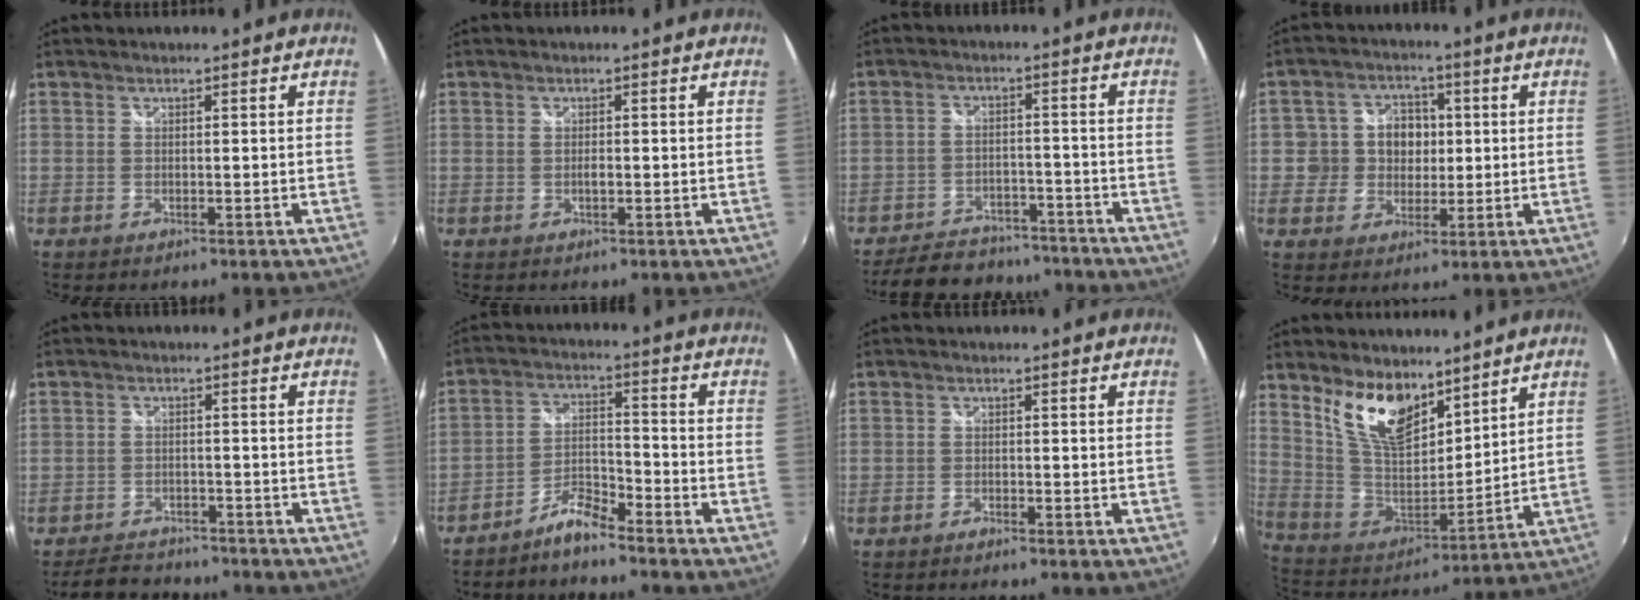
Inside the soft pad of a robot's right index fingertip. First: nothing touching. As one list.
[{"total": 1.0, "force": [-0.2, 0.4, 0.9], "torque": [-0.016, 0.001, -0.003]}, {"total": 14.6, "force": [-12.2, 6.5, 4.6], "torque": [-0.120, 0.022, -0.165]}, {"total": 7.4, "force": [0.2, 7.0, 2.3], "torque": [-0.044, 0.016, 0.001]}, {"total": 6.6, "force": [-5.7, 3.2, 1.2], "torque": [-0.047, 0.011, -0.087]}, {"total": 5.2, "force": [-4.9, 0.4, 1.8], "torque": [-0.043, 0.015, -0.096]}, {"total": 0.9, "force": [-0.9, 0.2, 0.1], "torque": [-0.008, -0.004, -0.018]}, {"total": 14.3, "force": [9.5, 6.6, 8.4], "torque": [-0.163, -0.003, 0.191]}]